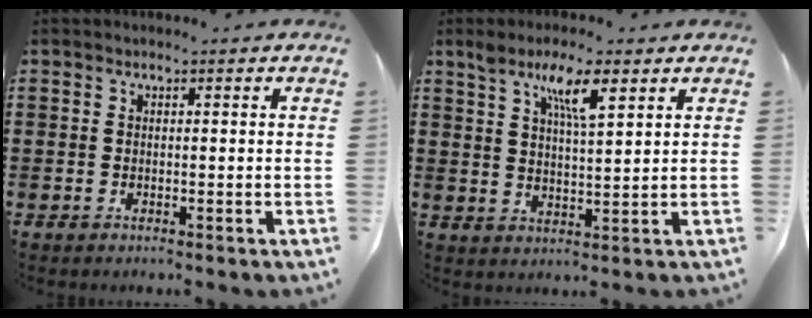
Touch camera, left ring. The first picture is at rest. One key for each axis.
{"total": 6.5, "fx": 3.7, "fy": 1.3, "fz": 5.2, "tx": -0.102, "ty": 0.003, "tz": 0.060}